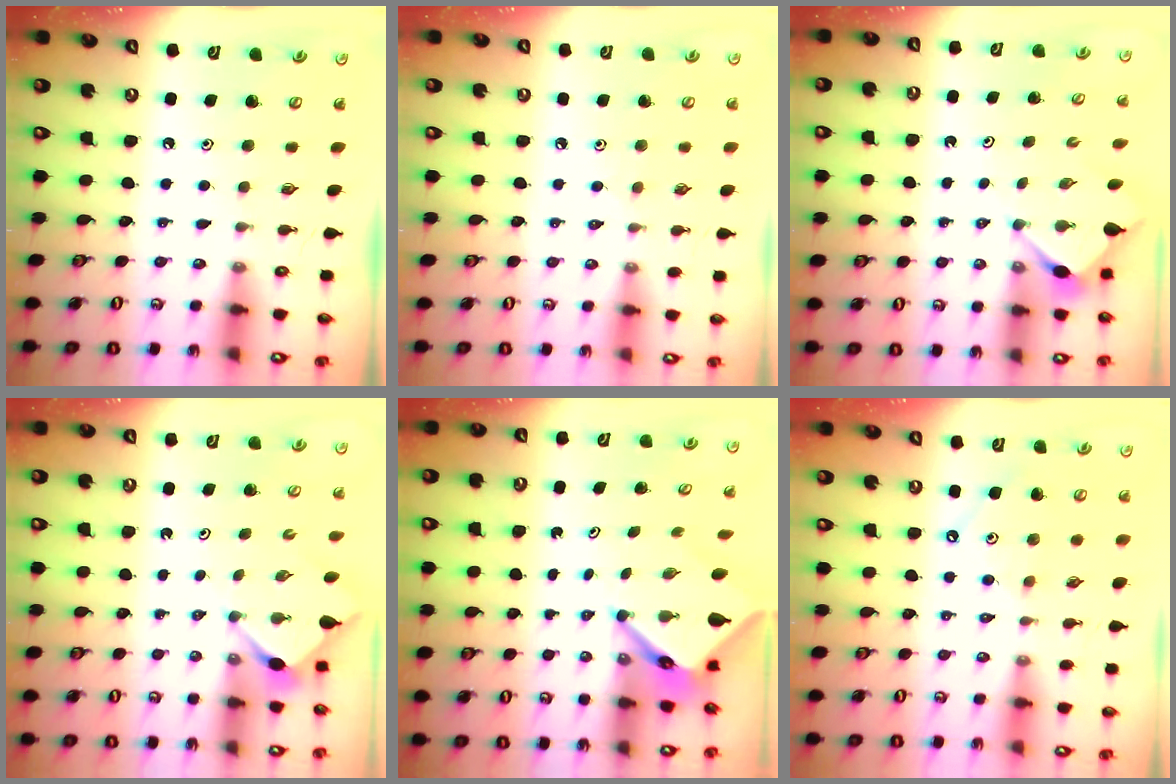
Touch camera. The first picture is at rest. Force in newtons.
{"total": 4.3, "press": 4.3, "slide": 0.8}
{"total": 2.9, "press": 2.9, "slide": 0.1}
{"total": 2.9, "press": 2.9, "slide": 0.4}
{"total": 6.7, "press": 6.7, "slide": 0.6}
{"total": 4.4, "press": 4.4, "slide": 0.6}